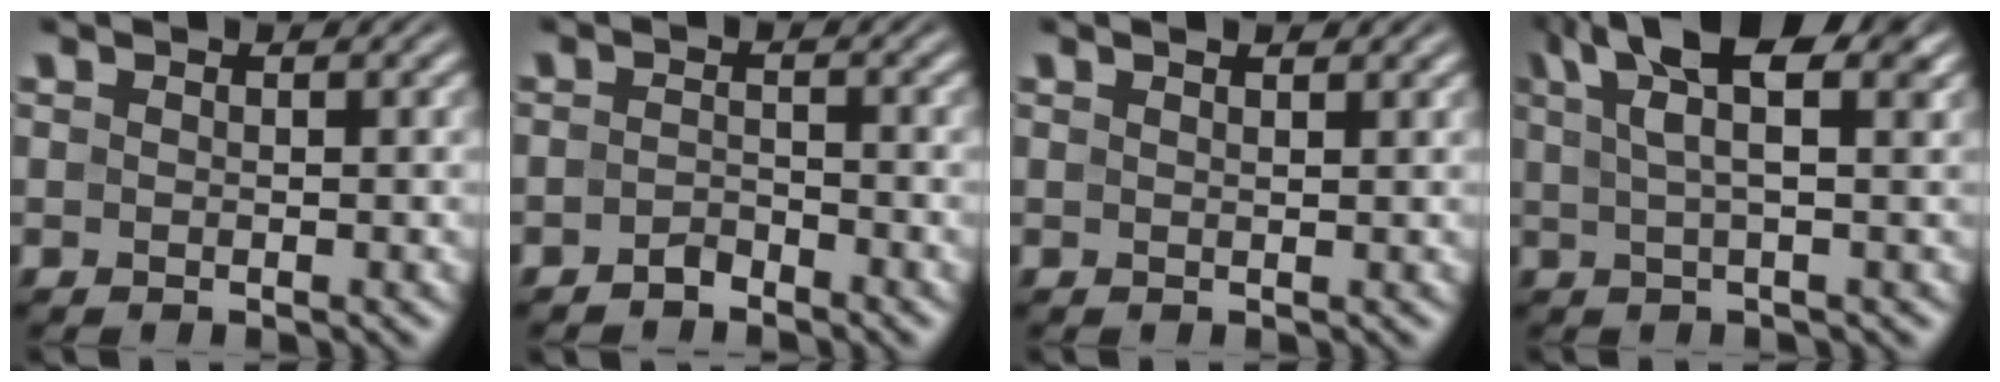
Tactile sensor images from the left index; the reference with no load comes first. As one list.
[{"total": 1.3, "force": [-1.1, 0.4, 0.4], "torque": [-0.008, 0.004, -0.023]}, {"total": 1.9, "force": [1.4, 0.7, 1.1], "torque": [-0.005, 0.000, 0.002]}, {"total": 8.0, "force": [4.2, 2.5, 6.3], "torque": [-0.092, 0.027, 0.064]}]